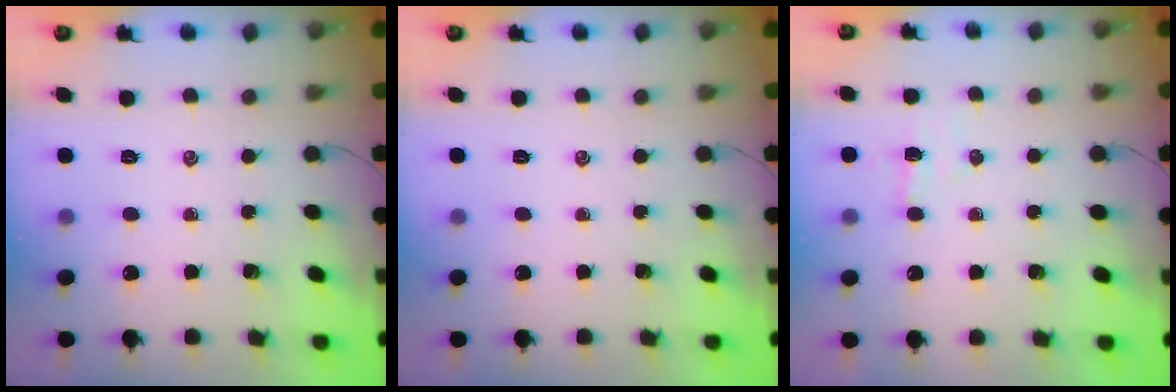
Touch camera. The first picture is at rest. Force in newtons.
{"total": 0.0}
{"total": 3.1, "press": 3.1, "slide": 0.5}